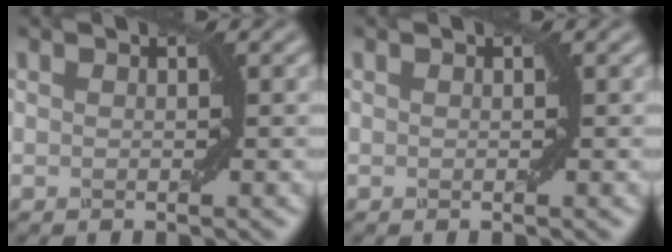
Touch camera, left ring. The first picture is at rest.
{"total": 0.0}